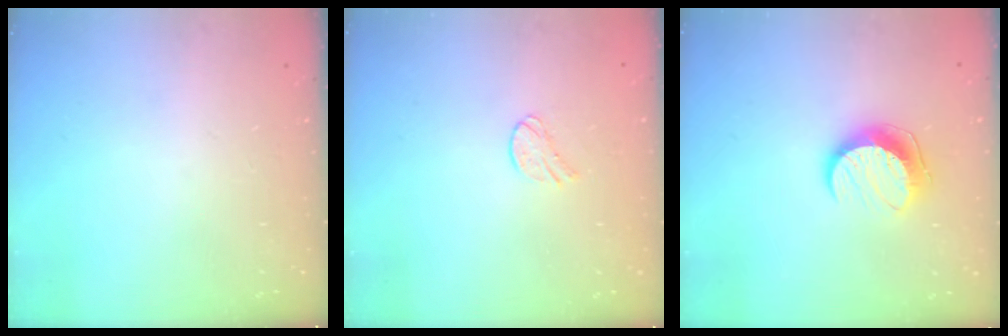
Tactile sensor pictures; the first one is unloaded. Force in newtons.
{"total": 6.1, "press": 6.1, "slide": 0.6}
{"total": 10.0, "press": 10.0, "slide": 0.1}